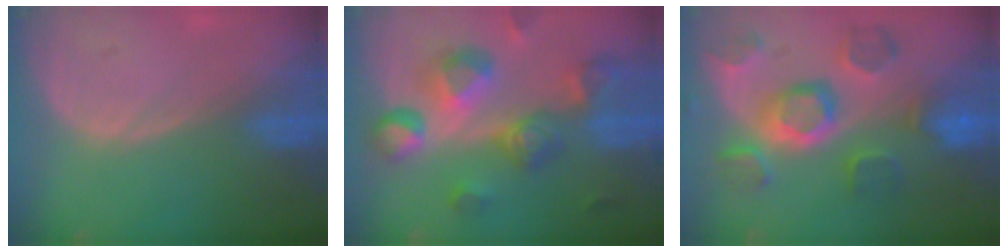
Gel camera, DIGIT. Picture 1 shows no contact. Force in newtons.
{"total": 11.0, "press": 9.8, "slide": 4.9}
{"total": 11.4, "press": 10.1, "slide": 5.3}